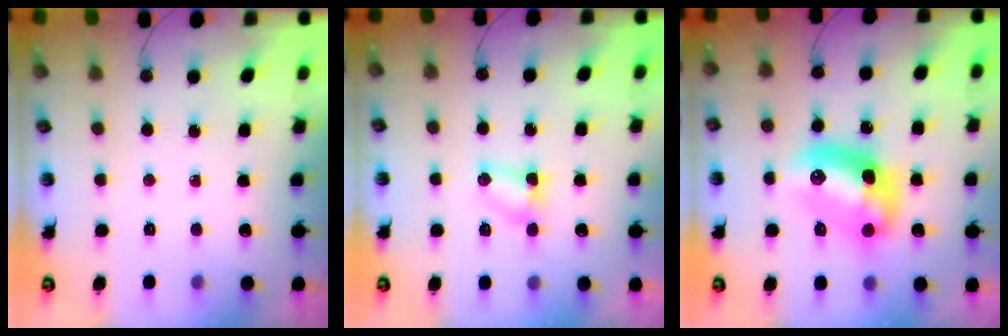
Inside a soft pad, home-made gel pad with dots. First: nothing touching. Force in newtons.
{"total": 3.5, "press": 3.4, "slide": 0.5}
{"total": 12.9, "press": 12.9, "slide": 1.0}